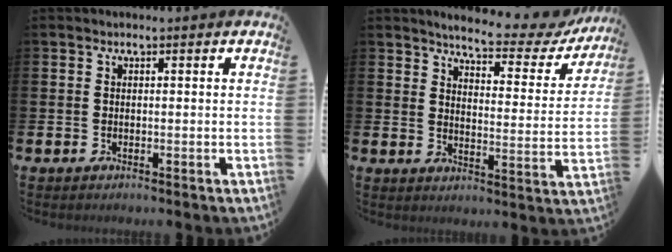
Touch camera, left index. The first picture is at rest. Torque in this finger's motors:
{"motor_torque": [1.08, -1.06, 0.16, 0.04]}